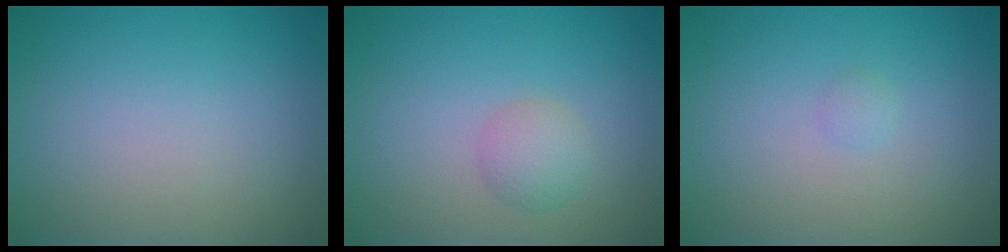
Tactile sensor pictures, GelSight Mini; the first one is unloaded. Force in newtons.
{"total": 1.9, "press": 1.9, "slide": 0.0}
{"total": 0.5, "press": 0.5, "slide": 0.0}